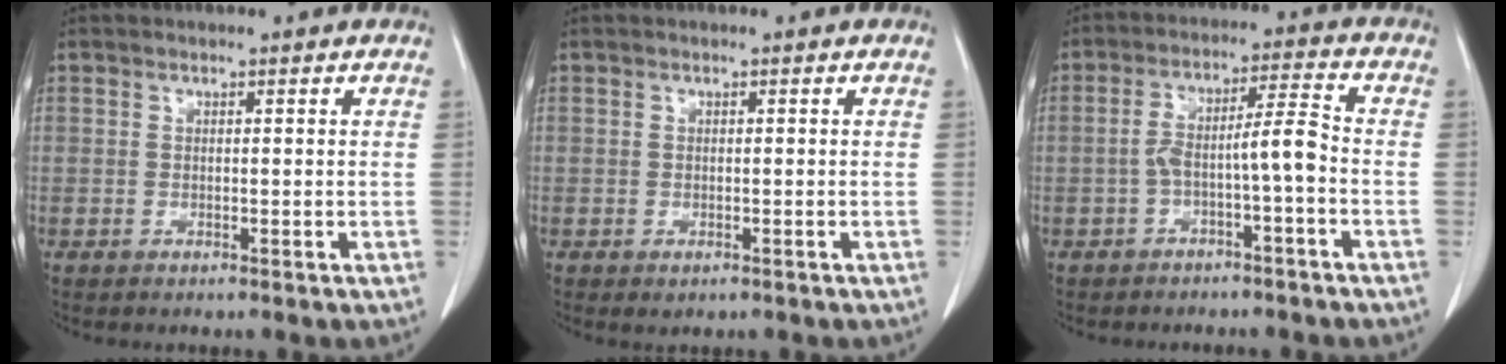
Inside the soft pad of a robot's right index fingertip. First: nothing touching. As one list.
[{"total": 0.9, "force": [-0.5, 0.5, 0.6], "torque": [-0.007, -0.001, -0.001]}, {"total": 6.3, "force": [-2.2, 0.3, 5.9], "torque": [-0.108, 0.030, -0.033]}]